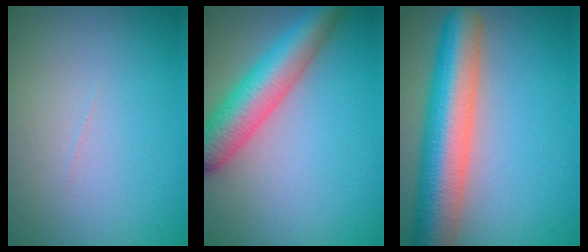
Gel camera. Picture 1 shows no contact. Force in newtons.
{"total": 6.6, "press": 6.6, "slide": 0.2}
{"total": 9.4, "press": 9.4, "slide": 0.5}